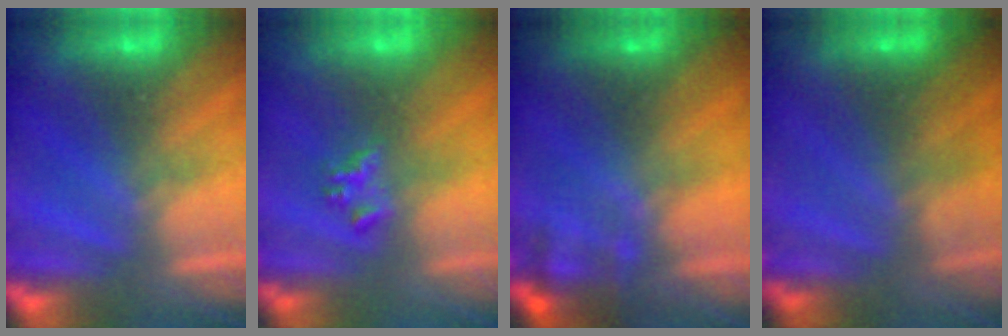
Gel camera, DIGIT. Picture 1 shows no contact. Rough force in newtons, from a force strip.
{"total": 2.1}
{"total": 7.8}
{"total": 2.6}